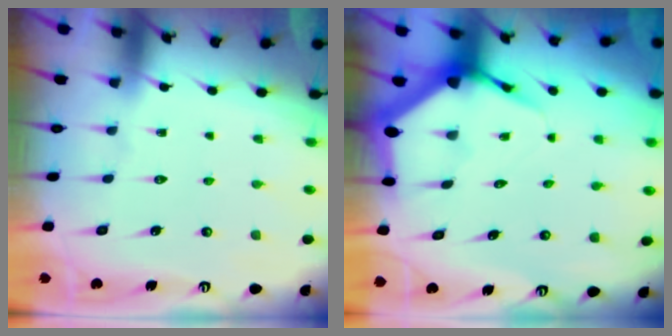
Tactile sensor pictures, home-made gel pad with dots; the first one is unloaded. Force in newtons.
{"total": 6.2, "press": 6.2, "slide": 0.7}